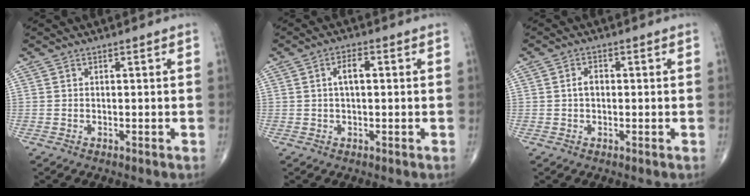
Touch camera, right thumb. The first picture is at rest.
{"total": 3.6, "force": [0.5, 1.6, 3.1], "torque": [-0.053, 0.008, 0.006]}
{"total": 2.2, "force": [0.0, 1.5, 1.6], "torque": [-0.023, 0.008, -0.003]}